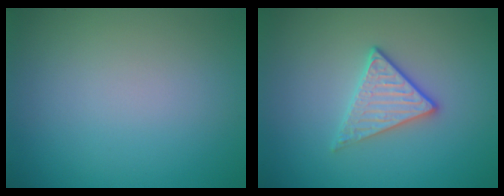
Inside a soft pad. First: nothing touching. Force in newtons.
{"total": 2.8, "press": 2.6, "slide": 1.1}